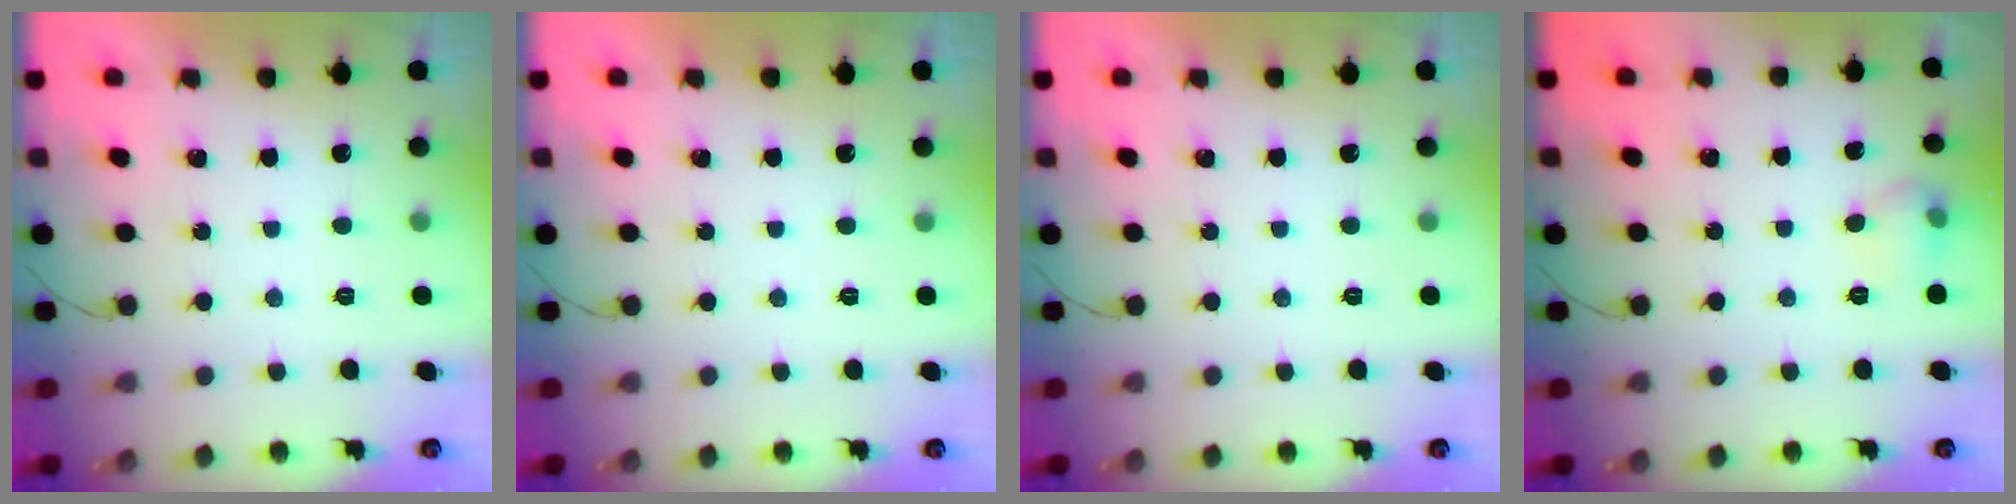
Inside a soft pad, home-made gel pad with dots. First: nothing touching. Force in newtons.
{"total": 0.0}
{"total": 0.0}
{"total": 6.7, "press": 5.8, "slide": 3.4}